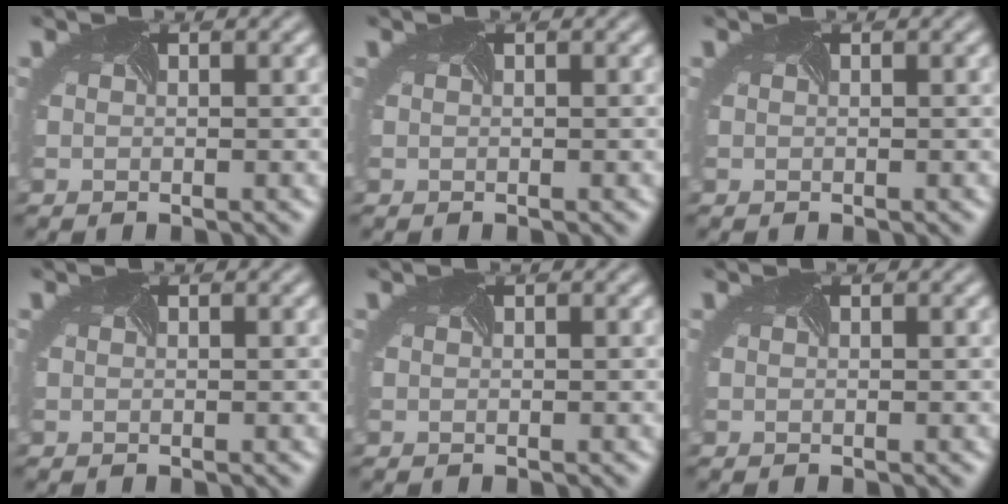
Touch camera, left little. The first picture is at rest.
{"total": 0.0}
{"total": 0.0}
{"total": 0.0}
{"total": 0.0}
{"total": 0.0}